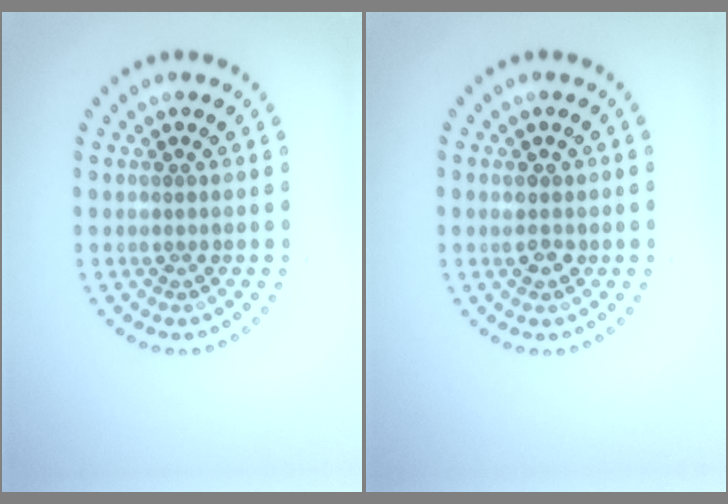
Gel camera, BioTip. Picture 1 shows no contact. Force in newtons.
{"total": 1.6, "press": 1.5, "slide": 0.3}